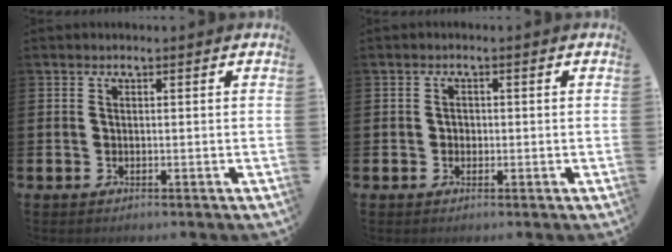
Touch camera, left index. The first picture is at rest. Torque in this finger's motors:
{"motor_torque": [-0.11, 0.17, 0.00, -0.01]}